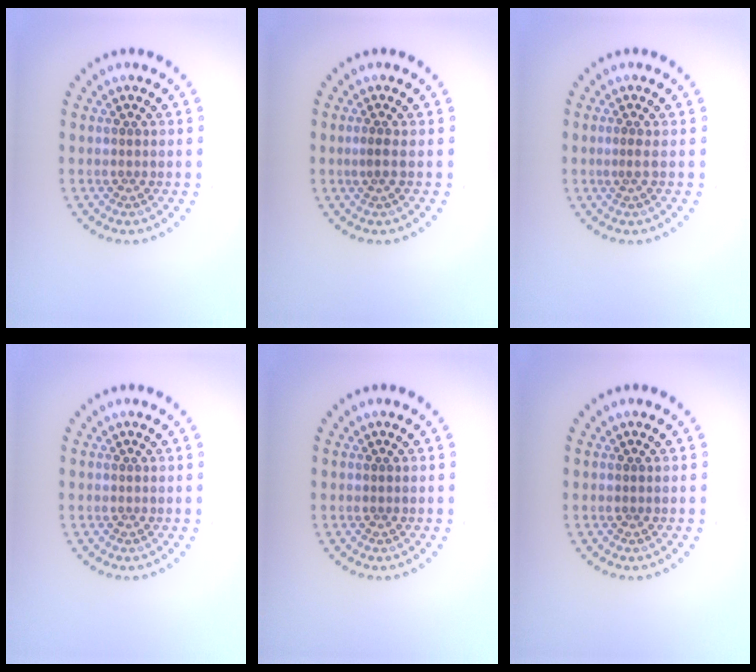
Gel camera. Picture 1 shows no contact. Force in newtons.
{"total": 0.9, "press": 0.5, "slide": 0.7}
{"total": 0.8, "press": 0.2, "slide": 0.7}
{"total": 0.0}
{"total": 0.0}
{"total": 0.0}